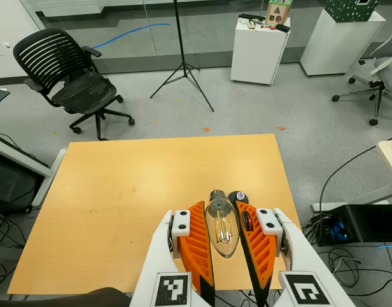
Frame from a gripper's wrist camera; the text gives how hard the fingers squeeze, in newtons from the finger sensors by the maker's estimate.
{"total": 12.2, "left": 13.0, "right": 11.4}